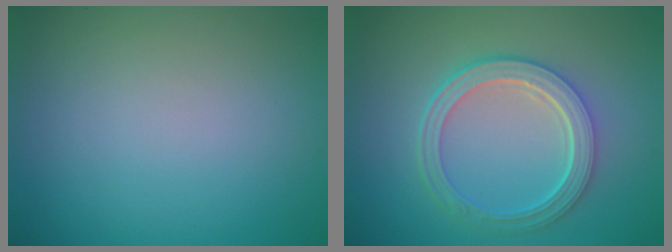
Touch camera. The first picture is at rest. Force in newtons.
{"total": 5.2, "press": 3.9, "slide": 3.5}